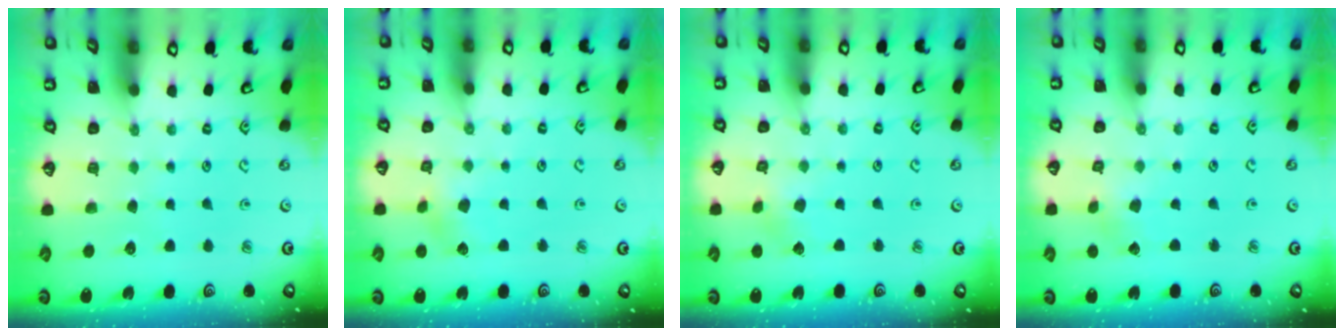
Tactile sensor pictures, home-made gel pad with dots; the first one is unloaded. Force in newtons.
{"total": 3.6, "press": 3.6, "slide": 0.4}
{"total": 2.9, "press": 2.9, "slide": 0.7}
{"total": 1.8, "press": 1.8, "slide": 0.1}